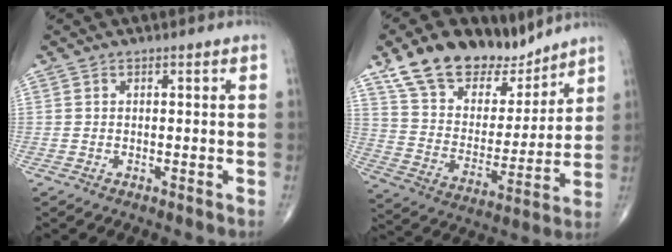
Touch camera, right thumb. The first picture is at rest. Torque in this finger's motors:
{"motor_torque": [-1.60, 1.84, -0.03, 0.12, 0.15]}